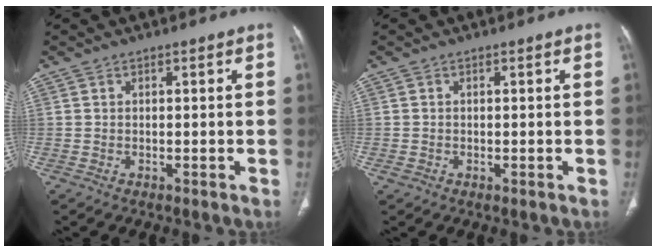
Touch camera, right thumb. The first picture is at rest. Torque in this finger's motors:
{"motor_torque": [1.49, -0.07, 0.26, -1.25, 0.09]}